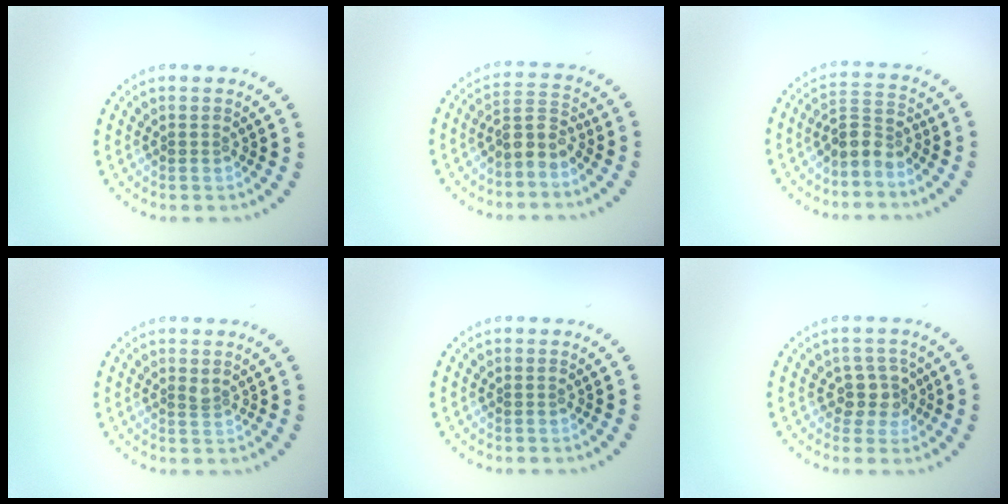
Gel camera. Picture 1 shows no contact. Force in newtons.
{"total": 2.6, "press": 2.0, "slide": 1.7}
{"total": 2.5, "press": 2.0, "slide": 1.5}
{"total": 0.8, "press": 0.5, "slide": 0.6}
{"total": 0.0}
{"total": 2.4, "press": 2.0, "slide": 1.4}